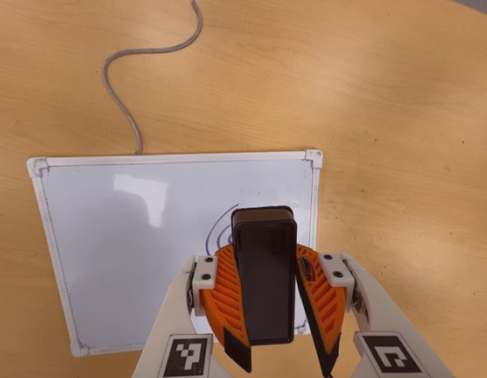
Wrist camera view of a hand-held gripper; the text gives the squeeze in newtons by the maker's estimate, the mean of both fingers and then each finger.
{"total": 11.0, "left": 10.6, "right": 11.3}